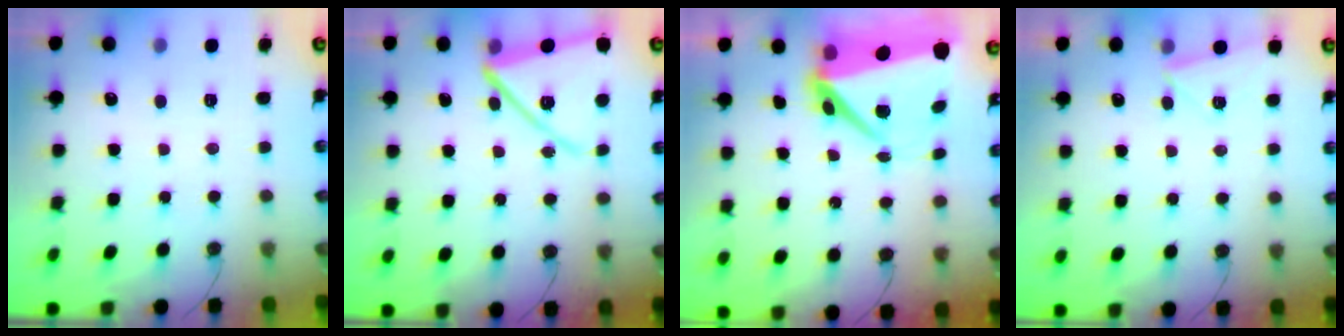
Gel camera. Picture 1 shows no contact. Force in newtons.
{"total": 15.1, "press": 15.1, "slide": 1.3}
{"total": 10.8, "press": 10.7, "slide": 1.3}
{"total": 4.5, "press": 4.0, "slide": 2.1}